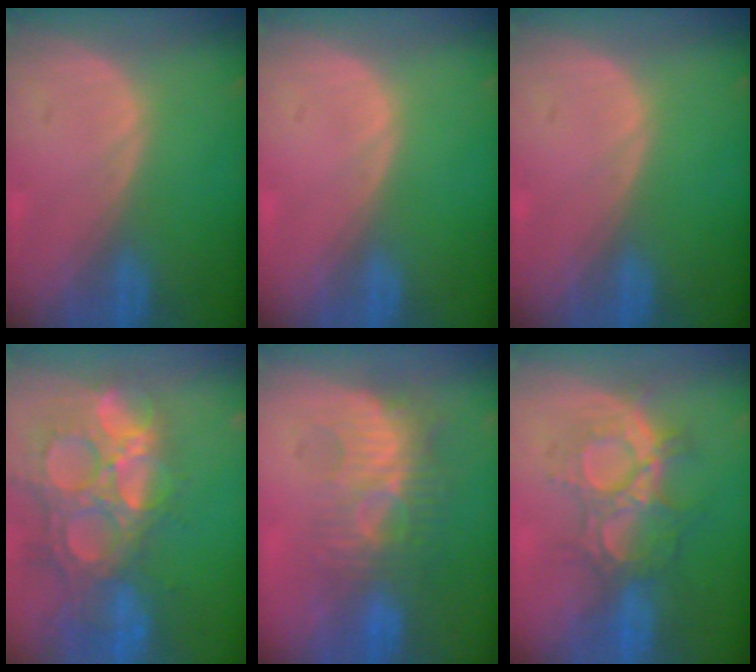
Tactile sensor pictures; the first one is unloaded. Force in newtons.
{"total": 0.0}
{"total": 0.0}
{"total": 14.3, "press": 12.2, "slide": 7.6}
{"total": 9.4, "press": 8.5, "slide": 4.1}
{"total": 8.8, "press": 8.5, "slide": 2.3}